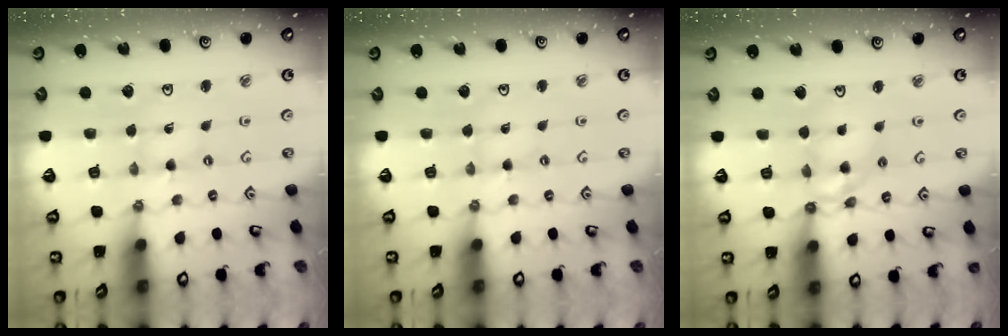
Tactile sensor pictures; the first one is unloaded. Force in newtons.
{"total": 0.5, "press": 0.5, "slide": 0.1}
{"total": 11.2, "press": 11.1, "slide": 1.2}